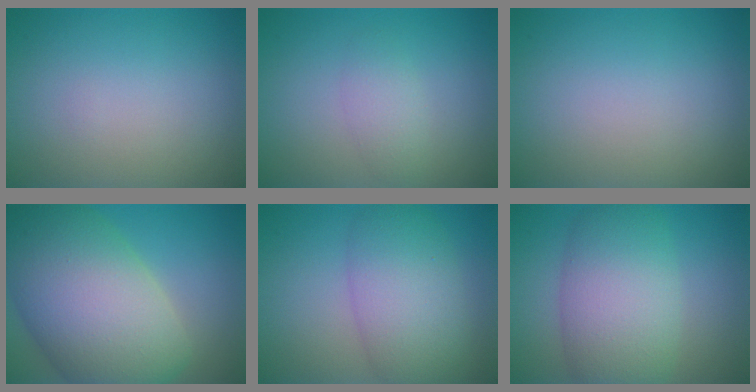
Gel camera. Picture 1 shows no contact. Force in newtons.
{"total": 1.8, "press": 1.8, "slide": 0.1}
{"total": 0.0}
{"total": 14.5, "press": 14.5, "slide": 0.7}
{"total": 6.8, "press": 6.8, "slide": 0.2}
{"total": 8.0, "press": 8.0, "slide": 0.7}